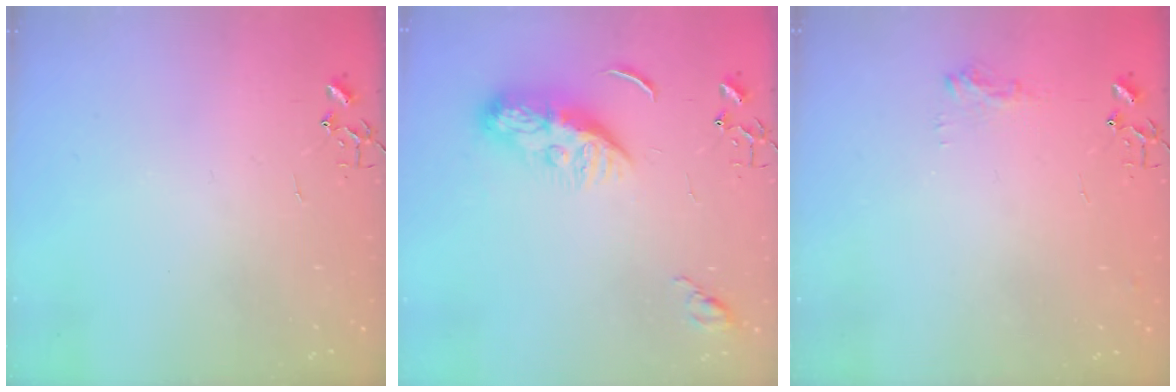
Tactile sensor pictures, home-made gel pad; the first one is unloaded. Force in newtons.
{"total": 10.3, "press": 10.2, "slide": 0.9}
{"total": 8.2, "press": 8.2, "slide": 0.9}